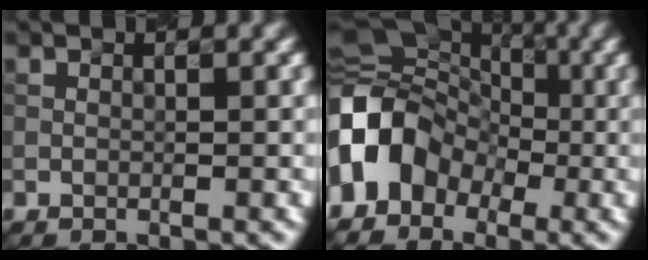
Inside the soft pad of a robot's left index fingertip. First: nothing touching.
{"total": 8.9, "force": [-3.0, 7.1, 4.4], "torque": [-0.073, 0.010, -0.072]}